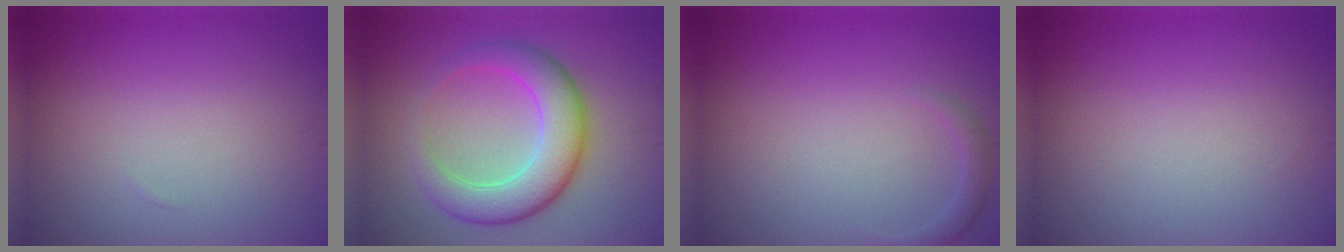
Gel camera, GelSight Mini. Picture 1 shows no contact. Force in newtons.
{"total": 6.4, "press": 6.4, "slide": 0.3}
{"total": 1.2, "press": 1.1, "slide": 0.1}
{"total": 0.0}